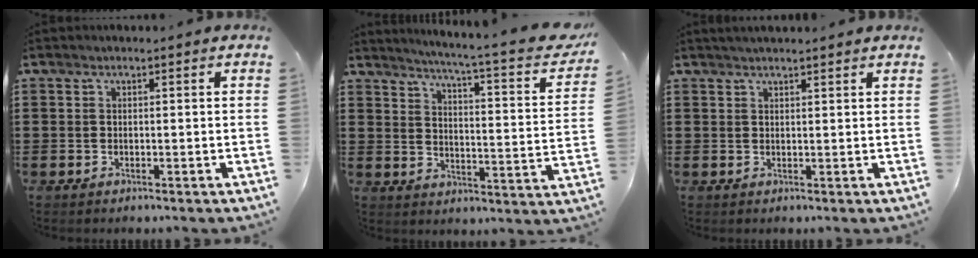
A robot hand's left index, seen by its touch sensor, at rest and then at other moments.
{"total": 5.5, "force": [4.4, -0.9, 3.2], "torque": [-0.065, -0.046, 0.063]}
{"total": 1.3, "force": [1.2, 0.0, 0.3], "torque": [-0.008, 0.002, 0.023]}